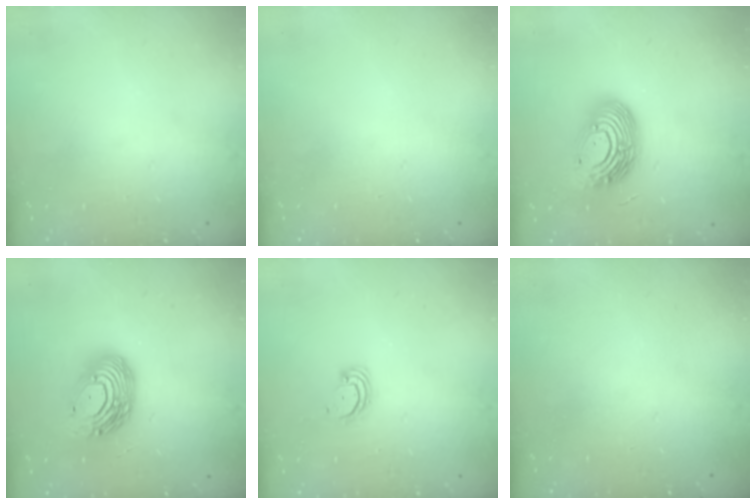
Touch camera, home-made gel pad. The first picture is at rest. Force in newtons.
{"total": 0.0}
{"total": 15.1, "press": 15.1, "slide": 1.4}
{"total": 16.4, "press": 16.4, "slide": 1.2}
{"total": 2.8, "press": 2.8, "slide": 0.2}
{"total": 0.0}